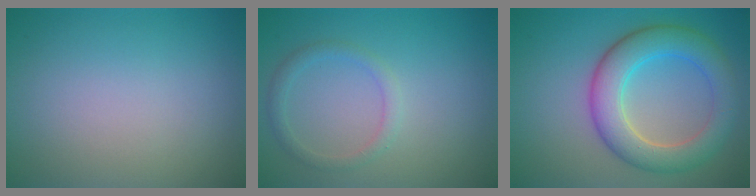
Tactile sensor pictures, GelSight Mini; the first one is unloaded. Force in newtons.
{"total": 1.5, "press": 1.5, "slide": 0.1}
{"total": 6.5, "press": 6.5, "slide": 0.2}